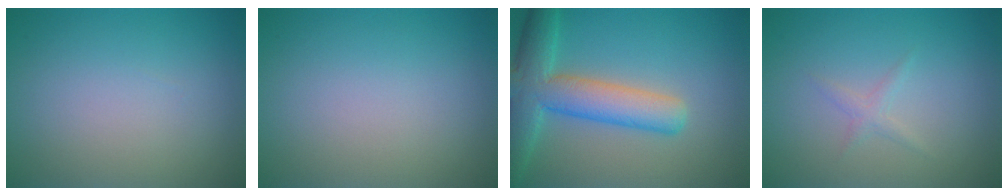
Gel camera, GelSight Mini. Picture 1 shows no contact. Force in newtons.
{"total": 0.0}
{"total": 7.1, "press": 7.1, "slide": 0.4}
{"total": 1.0, "press": 1.0, "slide": 0.1}